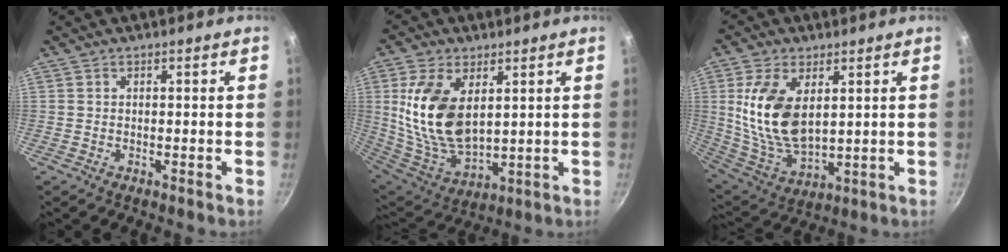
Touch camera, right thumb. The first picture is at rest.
{"total": 16.8, "force": [3.9, 9.5, 13.2], "torque": [-0.247, -0.034, 0.091]}
{"total": 15.3, "force": [3.4, 8.5, 12.2], "torque": [-0.229, -0.029, 0.080]}